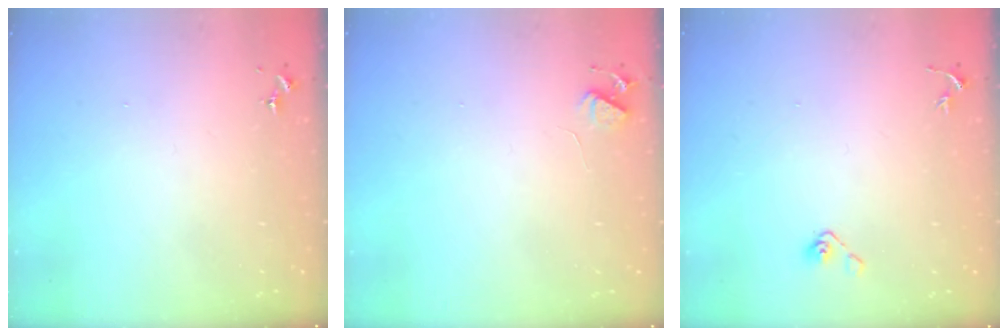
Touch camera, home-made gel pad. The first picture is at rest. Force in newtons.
{"total": 4.9, "press": 4.9, "slide": 0.7}
{"total": 5.3, "press": 4.9, "slide": 2.2}